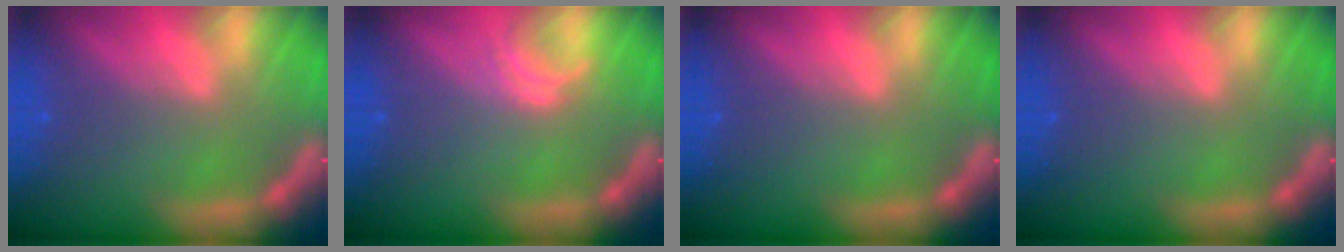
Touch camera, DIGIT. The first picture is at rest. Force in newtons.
{"total": 1.5}
{"total": 0.0}
{"total": 0.0}